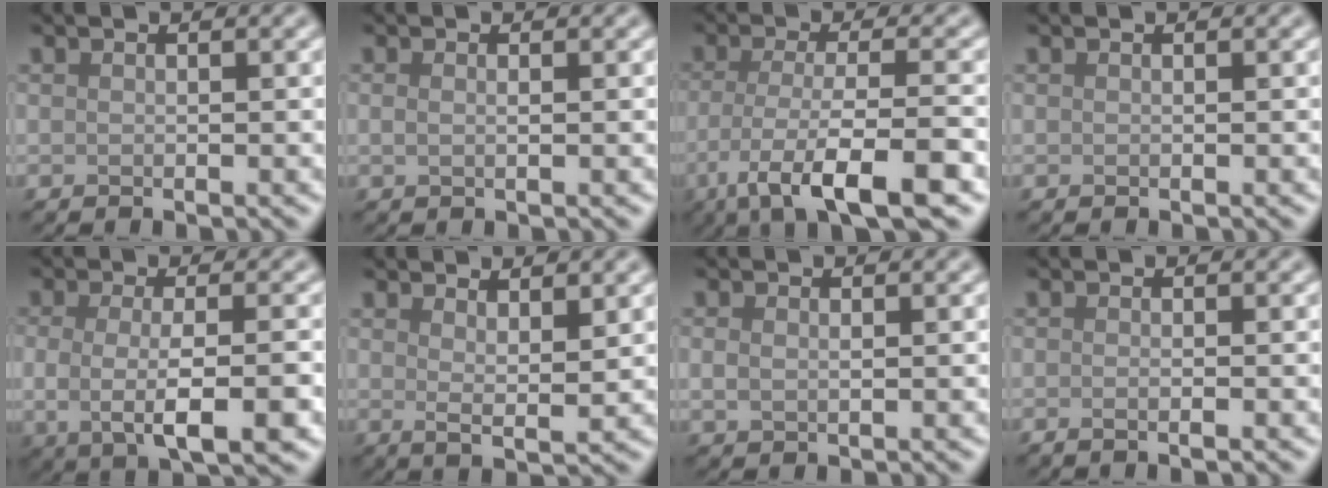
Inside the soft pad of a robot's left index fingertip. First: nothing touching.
{"total": 0.7, "force": [0.1, 0.3, 0.7], "torque": [-0.014, 0.002, 0.002]}
{"total": 8.1, "force": [-4.0, 1.8, 6.8], "torque": [-0.116, -0.012, -0.072]}
{"total": 0.0}
{"total": 5.5, "force": [-0.9, 1.7, 5.1], "torque": [-0.093, -0.014, -0.015]}
{"total": 2.8, "force": [1.7, 0.7, 2.1], "torque": [-0.030, -0.010, 0.030]}
{"total": 1.3, "force": [0.2, 0.9, 0.9], "torque": [-0.020, -0.003, 0.006]}
{"total": 1.2, "force": [-0.3, 0.4, 1.1], "torque": [-0.012, -0.004, -0.007]}